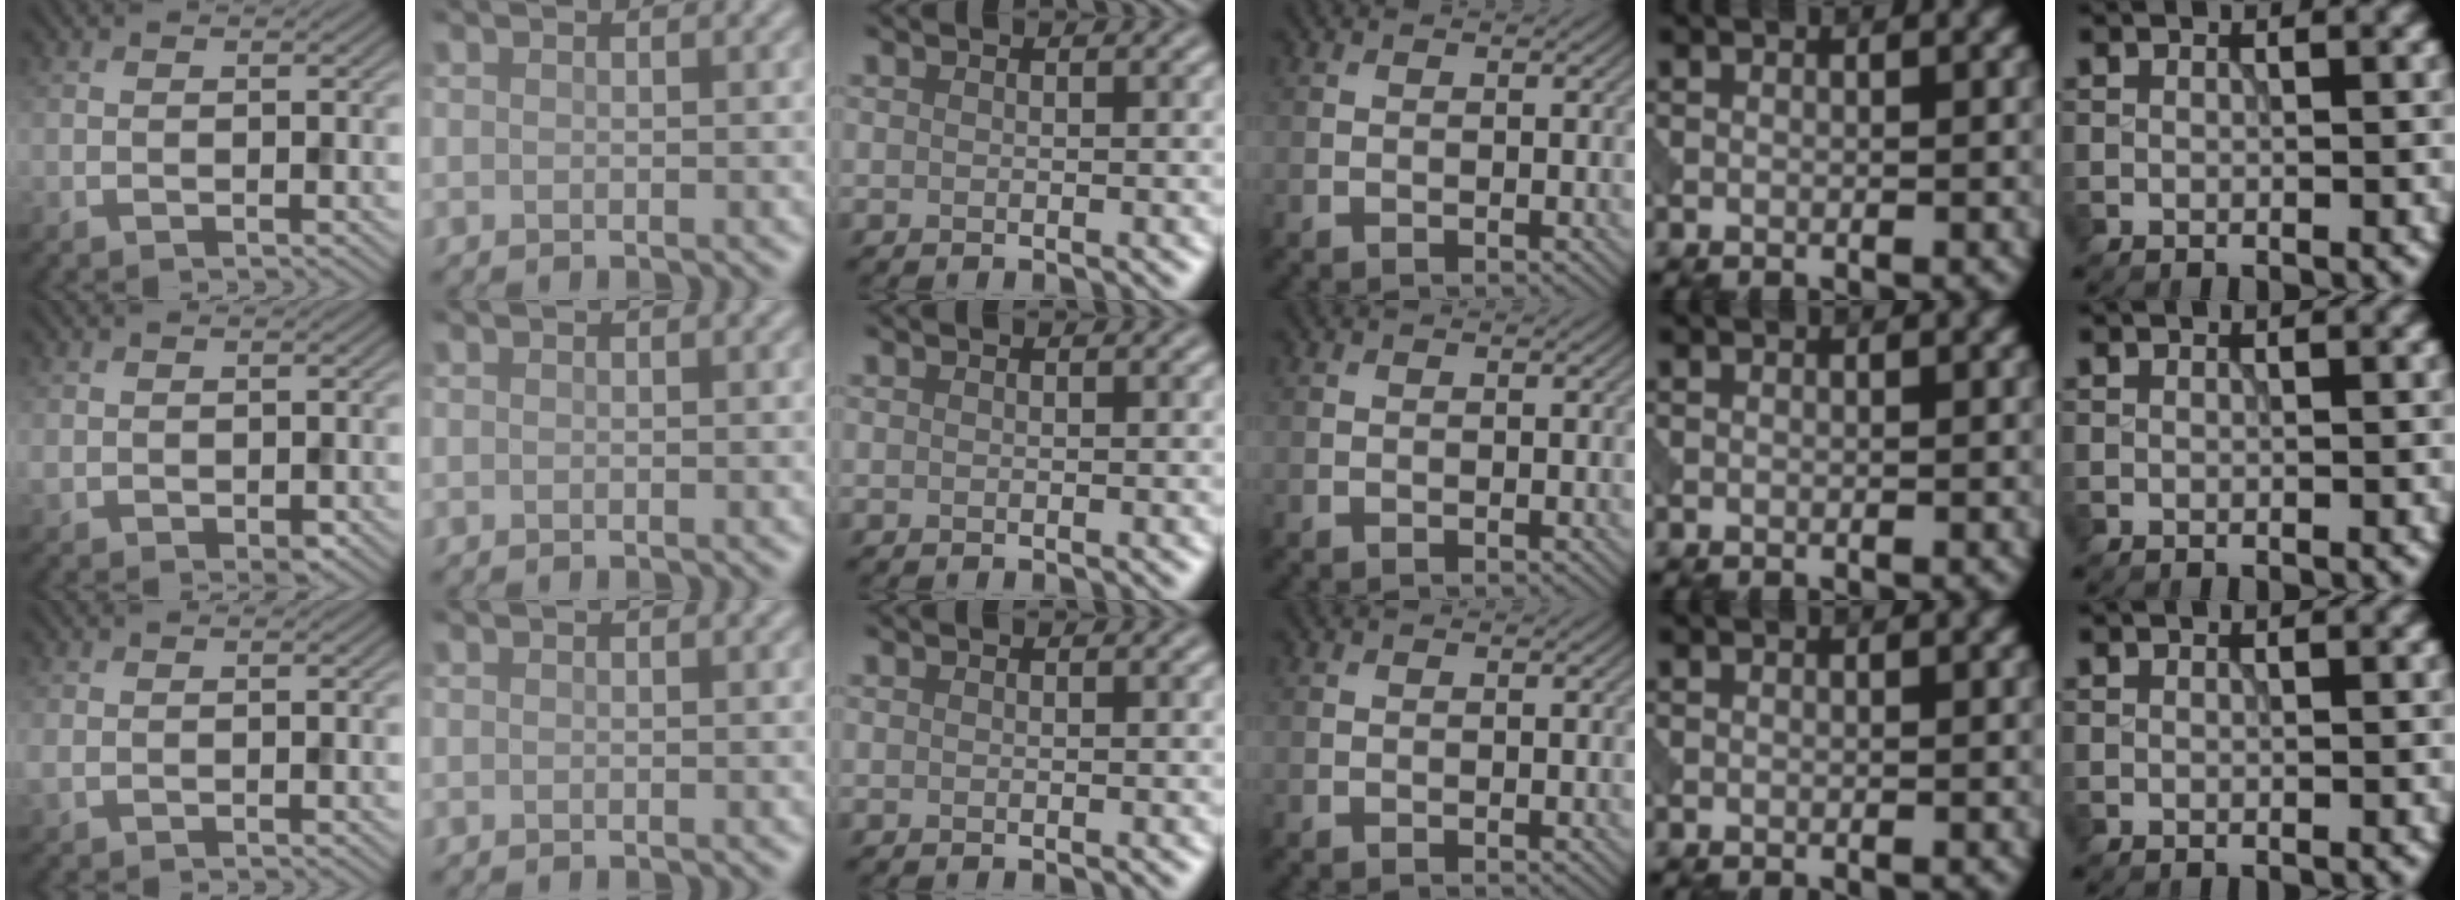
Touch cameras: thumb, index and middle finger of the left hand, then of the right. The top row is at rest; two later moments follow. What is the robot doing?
{"motion": "open", "object": "sandwich press"}